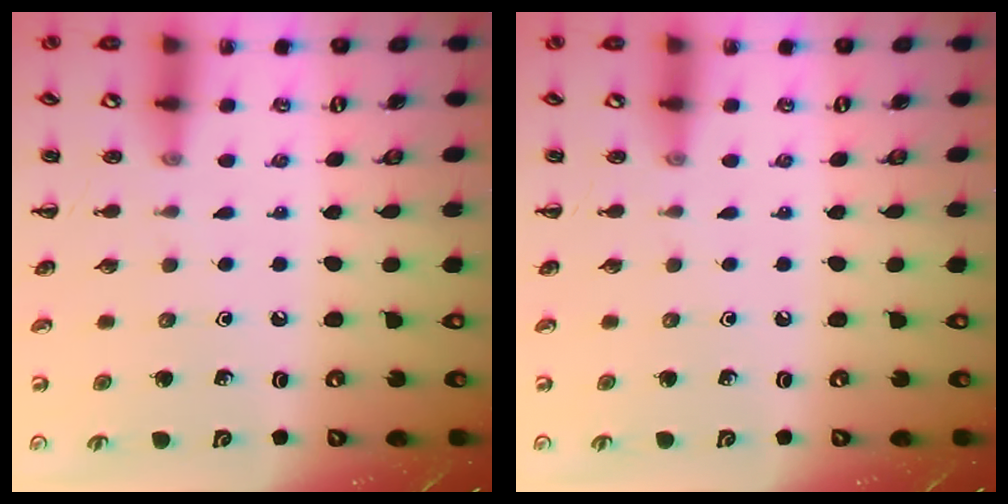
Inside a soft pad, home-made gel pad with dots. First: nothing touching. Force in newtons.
{"total": 0.0}